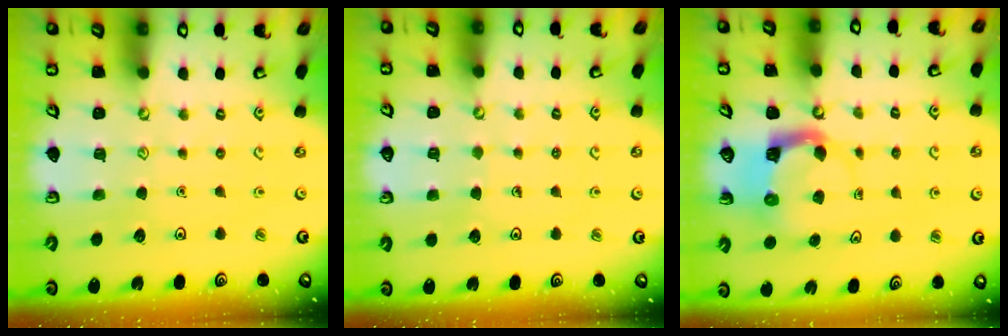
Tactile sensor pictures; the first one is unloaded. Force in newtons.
{"total": 2.5, "press": 2.5, "slide": 0.2}
{"total": 3.7, "press": 3.6, "slide": 0.7}